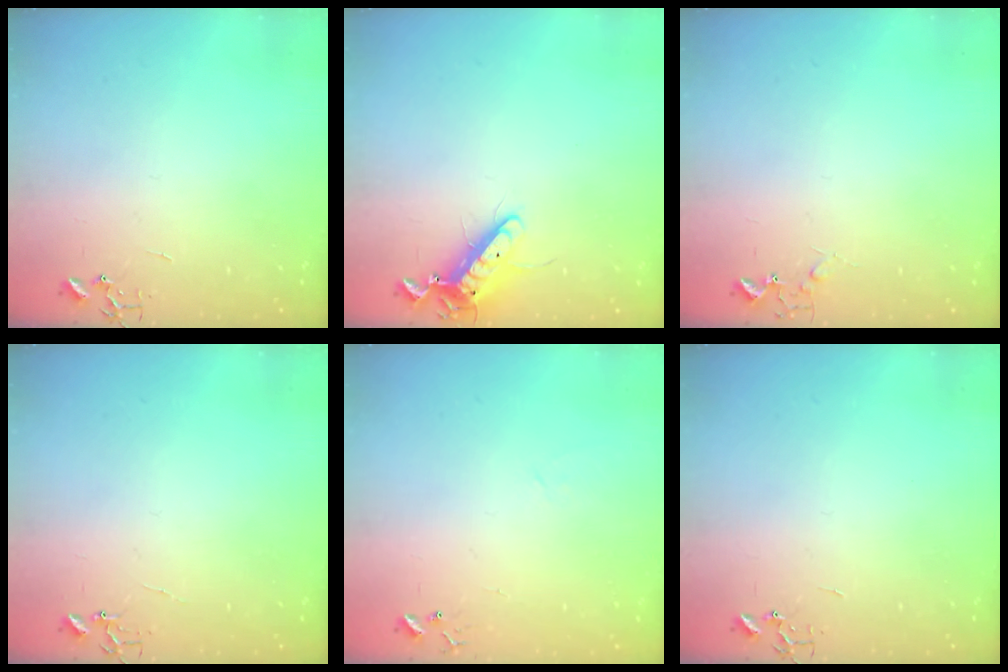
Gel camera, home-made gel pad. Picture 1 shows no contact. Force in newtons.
{"total": 11.6, "press": 11.4, "slide": 2.2}
{"total": 6.6, "press": 6.6, "slide": 0.8}
{"total": 4.3, "press": 4.3, "slide": 0.3}
{"total": 4.6, "press": 4.5, "slide": 0.6}
{"total": 0.0}